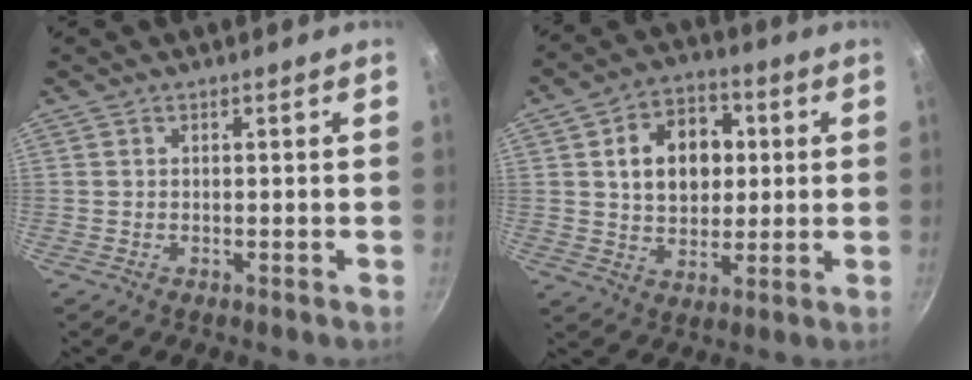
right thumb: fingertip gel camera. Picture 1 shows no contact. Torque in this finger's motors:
{"motor_torque": [-0.38, 0.88, 0.46, 0.60, 0.08]}